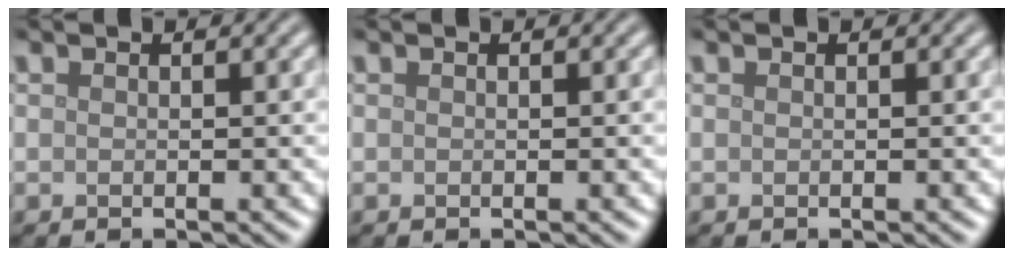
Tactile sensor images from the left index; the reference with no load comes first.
{"total": 0.0}
{"total": 0.0}